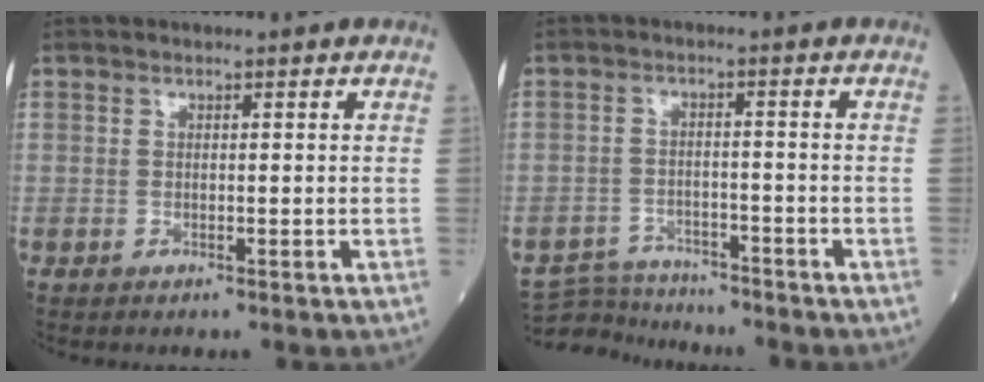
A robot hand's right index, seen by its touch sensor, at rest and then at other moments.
{"total": 7.8, "force": [-7.4, 2.6, 0.4], "torque": [-0.015, 0.009, -0.123]}